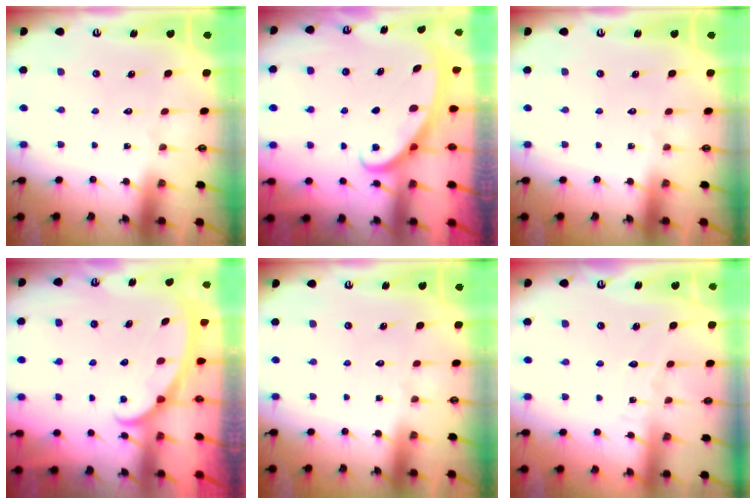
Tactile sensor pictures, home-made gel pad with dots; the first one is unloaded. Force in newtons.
{"total": 2.6, "press": 2.6, "slide": 0.3}
{"total": 0.0}
{"total": 3.9, "press": 3.8, "slide": 0.2}
{"total": 0.0}
{"total": 4.0, "press": 4.0, "slide": 0.4}